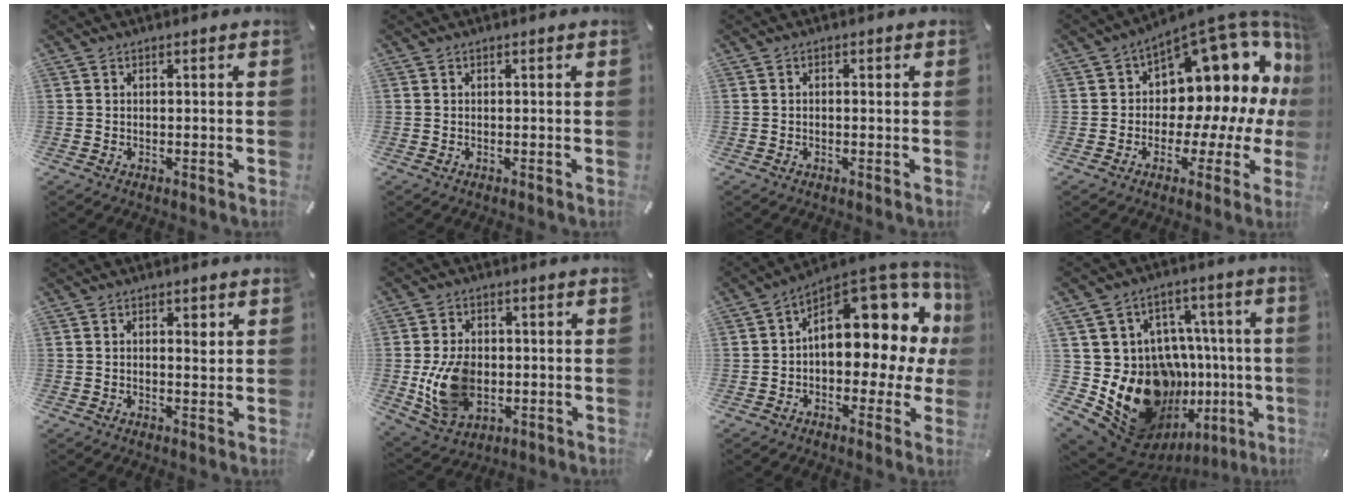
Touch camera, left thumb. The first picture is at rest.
{"total": 0.0}
{"total": 0.8, "force": [-0.2, 0.4, 0.7], "torque": [-0.014, 0.001, -0.004]}
{"total": 14.4, "force": [7.3, 8.9, 8.7], "torque": [-0.106, -0.090, 0.123]}
{"total": 2.4, "force": [0.6, 1.3, 2.0], "torque": [-0.017, -0.005, 0.004]}
{"total": 12.6, "force": [-1.7, 9.3, 8.3], "torque": [-0.159, 0.000, -0.025]}
{"total": 18.3, "force": [6.0, 9.9, 14.1], "torque": [-0.167, -0.062, 0.098]}
{"total": 23.4, "force": [-8.1, 17.2, 13.6], "torque": [-0.220, 0.010, -0.082]}